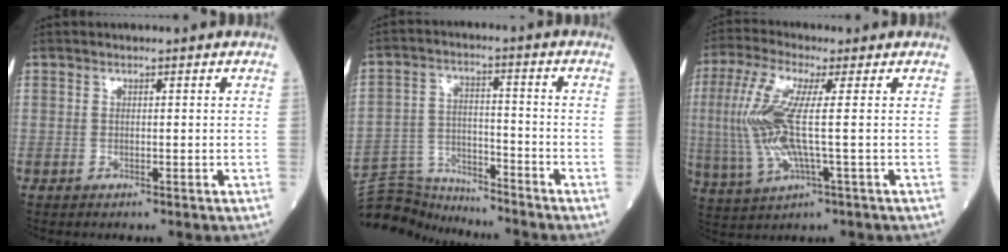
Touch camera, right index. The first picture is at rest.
{"total": 9.2, "force": [-9.1, 0.9, -1.0], "torque": [0.010, 0.031, -0.168]}
{"total": 11.2, "force": [0.5, 1.8, 11.1], "torque": [-0.261, 0.004, 0.007]}